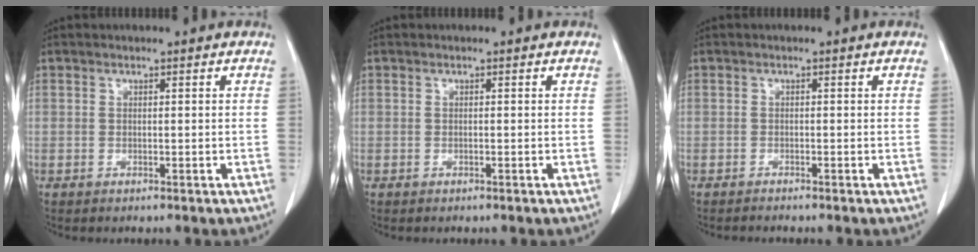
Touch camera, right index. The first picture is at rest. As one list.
[{"total": 0.0}, {"total": 0.9, "force": [-0.8, -0.2, 0.0], "torque": [-0.004, -0.003, -0.014]}]